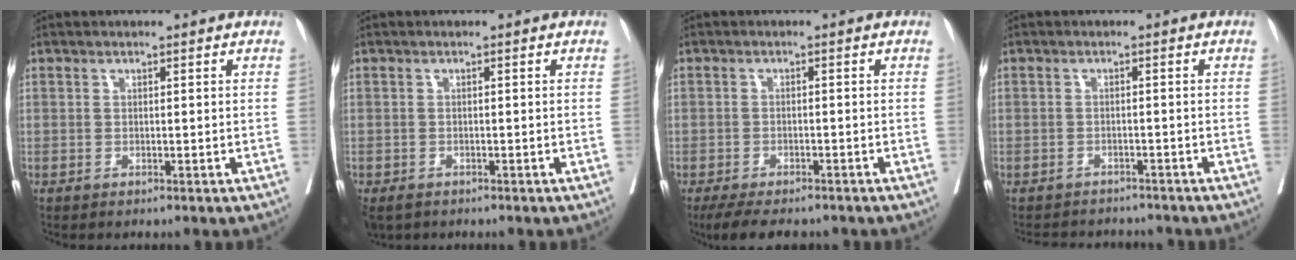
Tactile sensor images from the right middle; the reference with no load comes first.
{"total": 3.6, "force": [-2.6, 2.1, 1.3], "torque": [-0.026, -0.006, -0.042]}
{"total": 7.7, "force": [-6.5, 2.2, 3.6], "torque": [-0.049, -0.009, -0.096]}
{"total": 6.4, "force": [-6.2, 1.3, 0.5], "torque": [-0.006, 0.003, -0.080]}